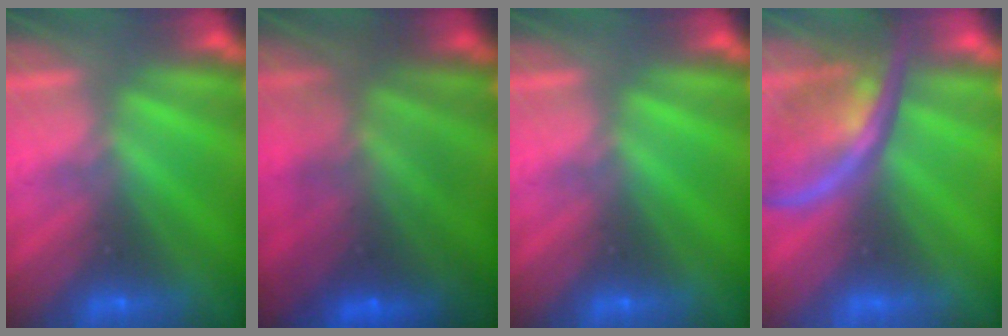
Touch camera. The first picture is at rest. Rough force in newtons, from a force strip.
{"total": 7.1}
{"total": 0.0}
{"total": 2.7}